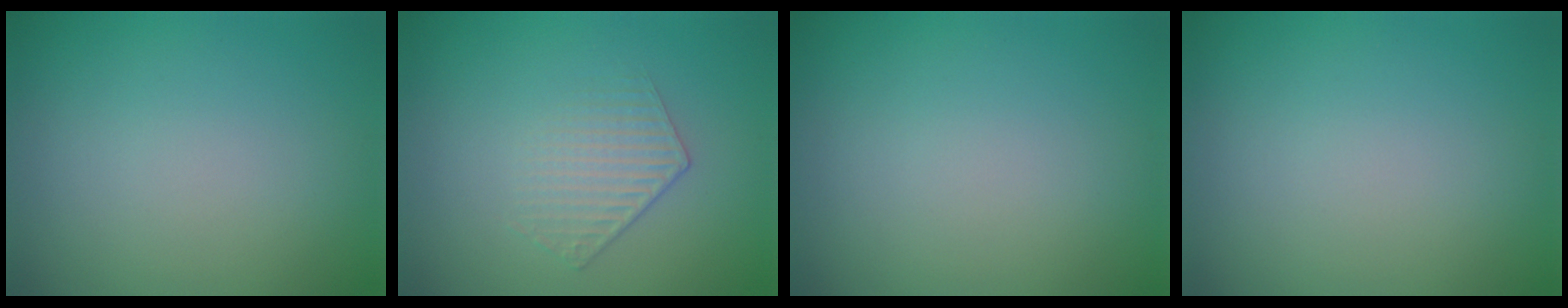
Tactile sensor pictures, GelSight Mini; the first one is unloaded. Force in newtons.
{"total": 1.5, "press": 0.9, "slide": 1.2}
{"total": 0.0}
{"total": 0.0}